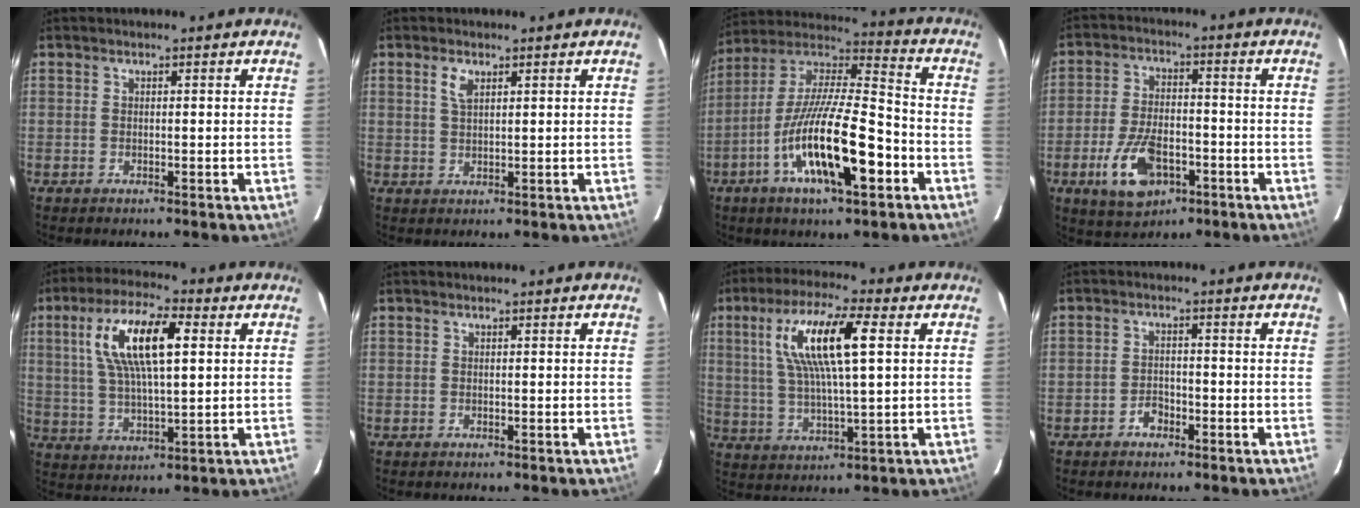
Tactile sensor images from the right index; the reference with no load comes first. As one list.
[{"total": 3.2, "force": [1.6, 1.2, 2.5], "torque": [-0.049, 0.002, 0.034]}, {"total": 19.9, "force": [-7.8, 5.0, 17.6], "torque": [-0.325, -0.018, -0.142]}, {"total": 11.5, "force": [-5.0, 6.2, 8.3], "torque": [-0.173, -0.001, -0.080]}, {"total": 14.2, "force": [4.2, 4.6, 12.8], "torque": [-0.242, 0.018, 0.078]}, {"total": 0.0}, {"total": 14.2, "force": [4.1, 3.1, 13.2], "torque": [-0.252, 0.014, 0.078]}, {"total": 2.7, "force": [-1.9, 1.6, 1.0], "torque": [-0.021, 0.008, -0.030]}]